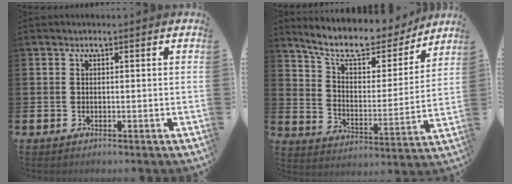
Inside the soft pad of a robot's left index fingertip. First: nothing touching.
{"total": 10.3, "force": [9.0, 3.2, 3.9], "torque": [-0.107, -0.061, 0.156]}